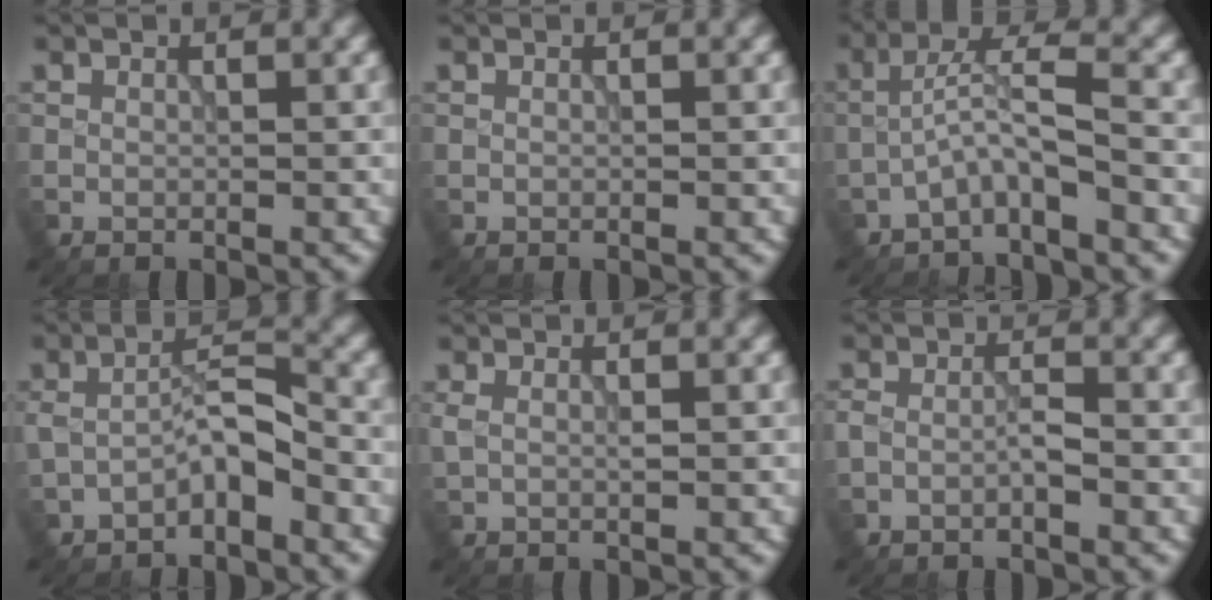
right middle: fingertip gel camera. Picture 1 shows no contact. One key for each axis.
{"total": 0.0}
{"total": 3.5, "fx": -2.0, "fy": 0.6, "fz": 2.8, "tx": -0.053, "ty": 0.019, "tz": -0.044}
{"total": 3.3, "fx": -1.9, "fy": 1.1, "fz": 2.4, "tx": -0.045, "ty": 0.014, "tz": -0.040}
{"total": 1.1, "fx": 0.2, "fy": 0.5, "fz": 1.0, "tx": -0.028, "ty": -0.001, "tz": 0.007}
{"total": 1.6, "fx": -1.0, "fy": 0.6, "fz": 1.2, "tx": -0.025, "ty": 0.004, "tz": -0.022}